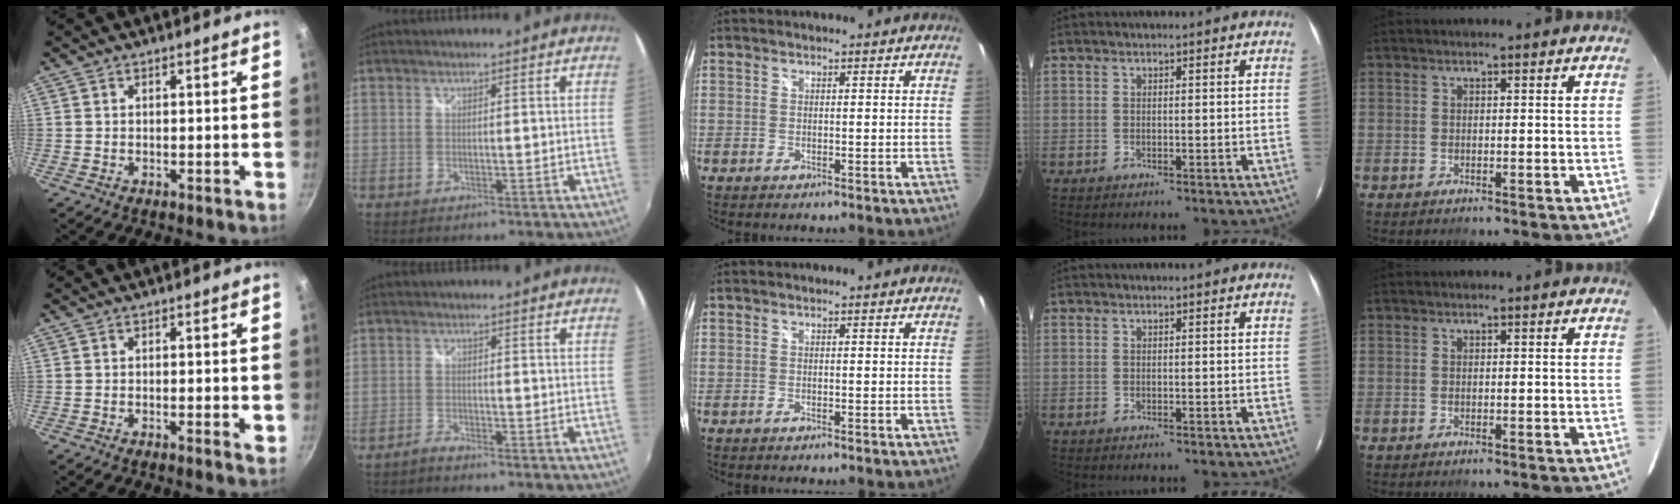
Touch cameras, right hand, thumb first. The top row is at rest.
{"thumb": {"total": 1.9, "force": [-0.2, 0.5, 1.8], "torque": [-0.026, -0.003, -0.004]}, "index": {"total": 1.7, "force": [-1.7, 0.0, 0.4], "torque": [-0.018, -0.003, -0.037]}}